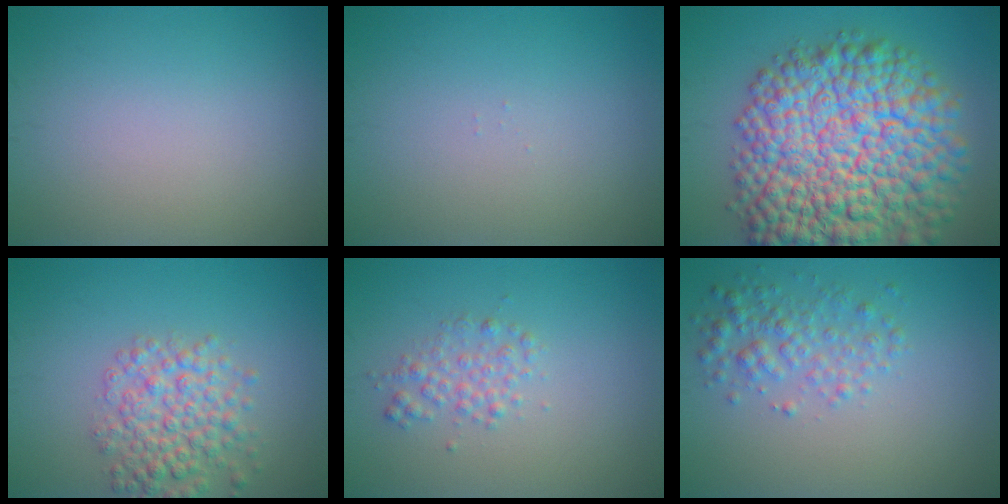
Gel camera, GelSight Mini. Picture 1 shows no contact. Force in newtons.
{"total": 0.0}
{"total": 16.9, "press": 16.9, "slide": 0.7}
{"total": 4.8, "press": 4.8, "slide": 0.2}
{"total": 2.0, "press": 2.0, "slide": 0.0}
{"total": 2.8, "press": 2.8, "slide": 0.1}